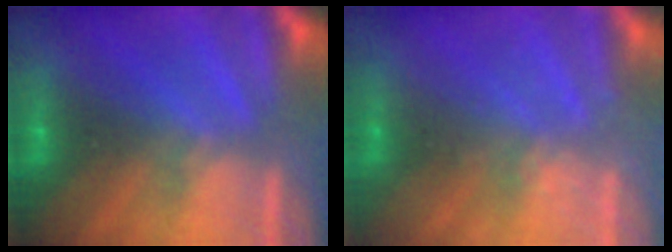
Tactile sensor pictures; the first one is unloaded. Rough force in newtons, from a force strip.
{"total": 2.1}